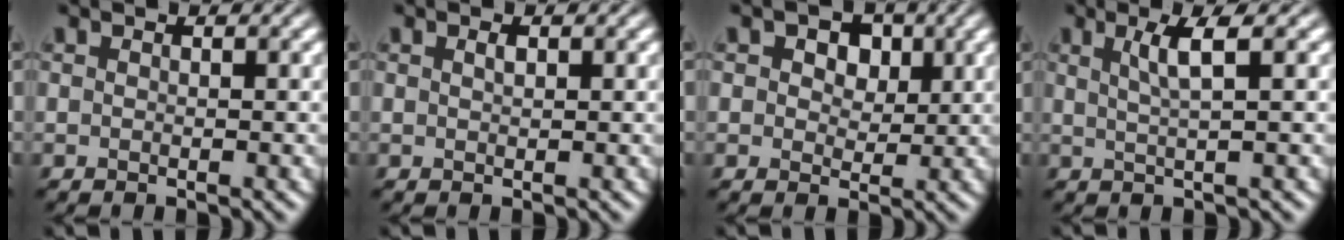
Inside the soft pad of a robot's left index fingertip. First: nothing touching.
{"total": 0.7, "force": [0.4, 0.2, 0.5], "torque": [-0.011, 0.001, 0.007]}
{"total": 4.0, "force": [1.7, 2.7, 2.5], "torque": [-0.032, 0.006, 0.004]}
{"total": 2.9, "force": [1.1, 0.6, 2.7], "torque": [-0.043, 0.001, 0.018]}